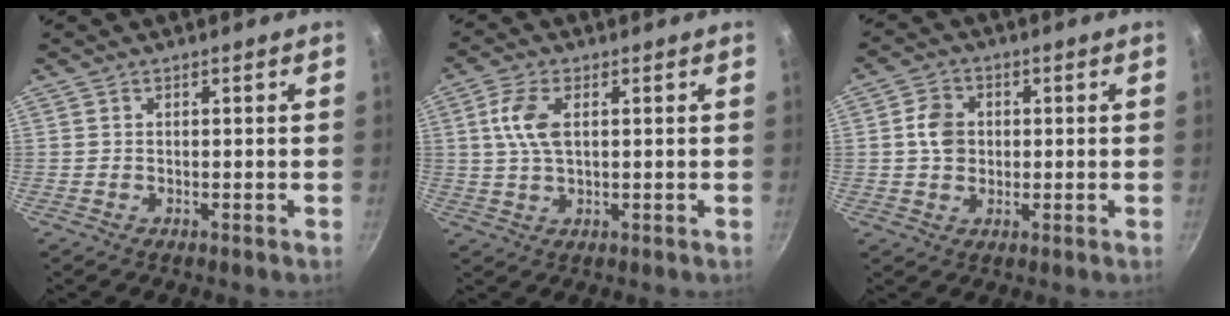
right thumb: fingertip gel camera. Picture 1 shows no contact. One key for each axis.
{"total": 6.6, "fx": 1.4, "fy": 3.4, "fz": 5.5, "tx": -0.112, "ty": 0.005, "tz": 0.027}
{"total": 5.8, "fx": 0.4, "fy": 4.9, "fz": 3.2, "tx": -0.038, "ty": 0.008, "tz": 0.000}